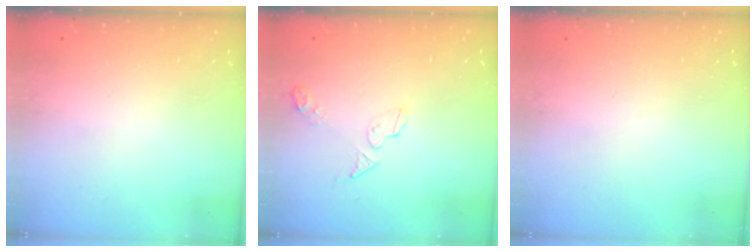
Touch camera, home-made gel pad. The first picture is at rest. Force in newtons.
{"total": 11.5, "press": 5.4, "slide": 10.1}
{"total": 0.0}